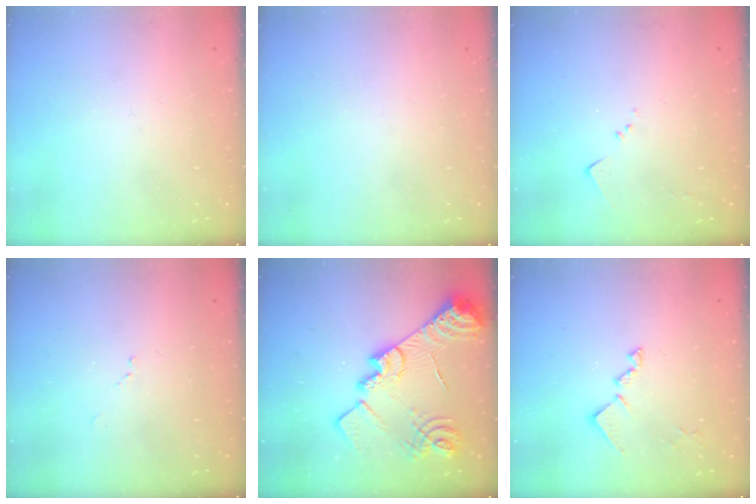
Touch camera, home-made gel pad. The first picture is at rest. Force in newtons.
{"total": 0.0}
{"total": 3.9, "press": 3.9, "slide": 0.5}
{"total": 5.5, "press": 5.5, "slide": 0.8}
{"total": 20.8, "press": 20.8, "slide": 1.5}
{"total": 10.6, "press": 10.5, "slide": 0.5}